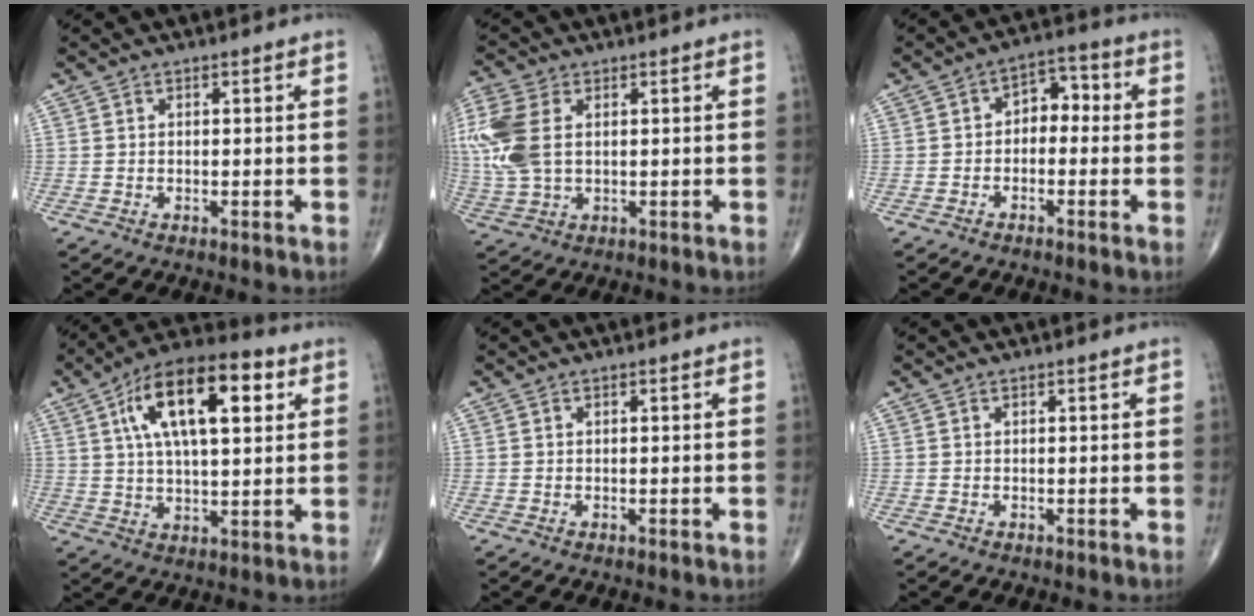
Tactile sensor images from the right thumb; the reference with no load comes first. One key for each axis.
{"total": 12.0, "fx": 2.3, "fy": 7.4, "fz": 9.2, "tx": -0.238, "ty": 0.007, "tz": 0.051}
{"total": 5.4, "fx": -0.5, "fy": 3.8, "fz": 3.8, "tx": -0.027, "ty": 0.028, "tz": -0.024}
{"total": 18.4, "fx": 6.2, "fy": 7.7, "fz": 15.5, "tx": -0.243, "ty": 0.008, "tz": 0.096}
{"total": 0.0}
{"total": 0.0}